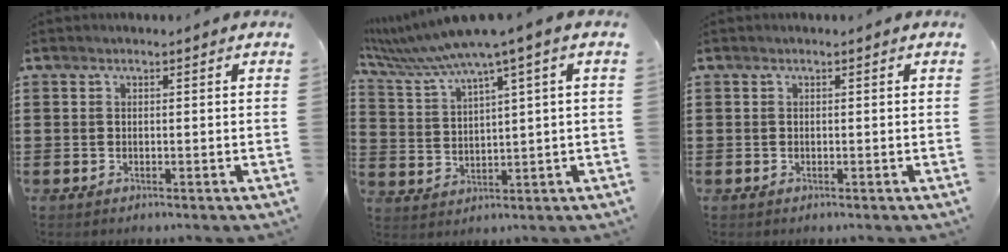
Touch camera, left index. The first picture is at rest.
{"total": 6.1, "force": [4.4, -0.4, 4.3], "torque": [-0.109, -0.033, 0.070]}
{"total": 0.0}